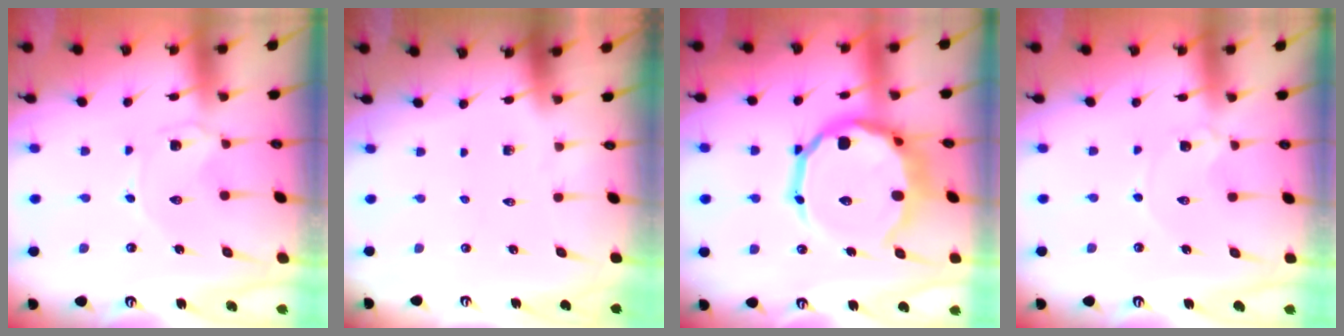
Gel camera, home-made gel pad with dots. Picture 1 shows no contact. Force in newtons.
{"total": 0.0}
{"total": 19.2, "press": 18.9, "slide": 3.3}
{"total": 1.1, "press": 1.1, "slide": 0.1}